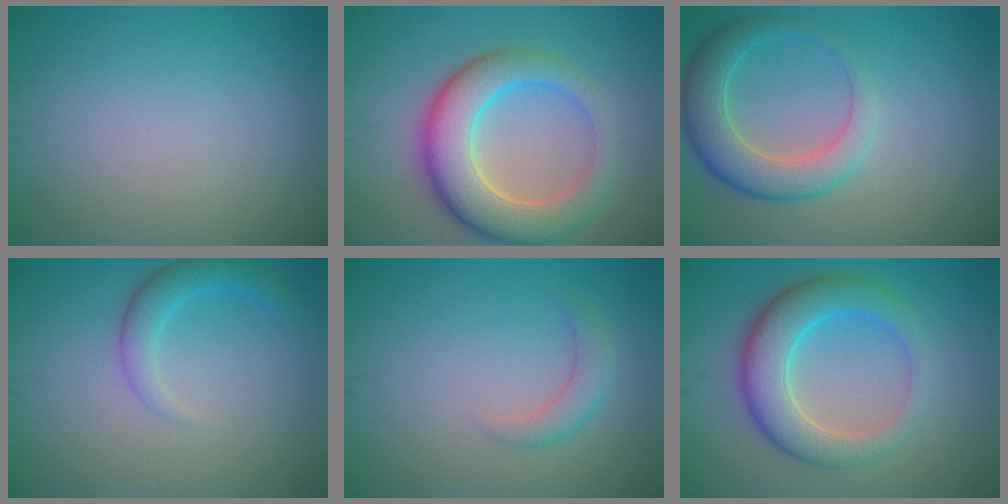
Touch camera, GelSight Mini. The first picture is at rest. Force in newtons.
{"total": 8.2, "press": 8.2, "slide": 0.5}
{"total": 5.2, "press": 5.2, "slide": 0.3}
{"total": 2.7, "press": 2.7, "slide": 0.1}
{"total": 2.0, "press": 2.0, "slide": 0.1}
{"total": 6.6, "press": 6.6, "slide": 0.3}